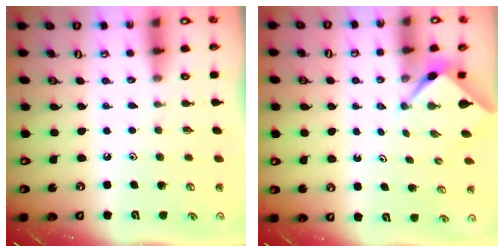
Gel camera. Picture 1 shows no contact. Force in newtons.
{"total": 2.3, "press": 2.3, "slide": 0.2}